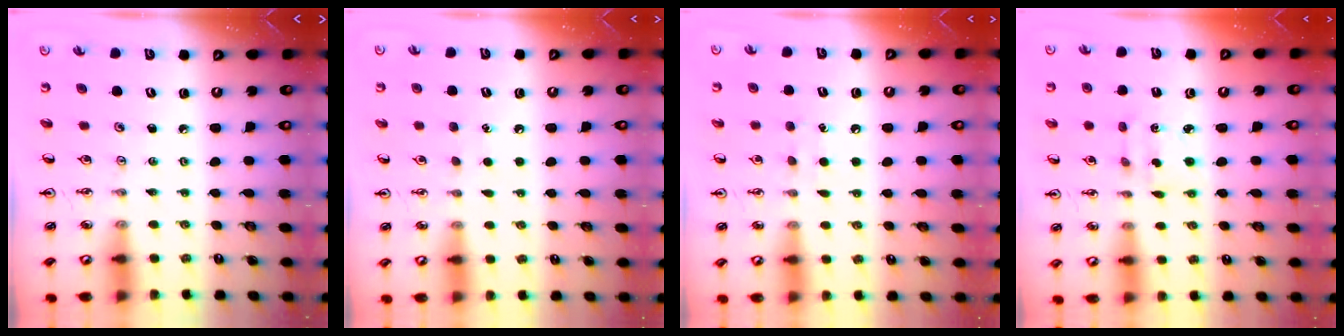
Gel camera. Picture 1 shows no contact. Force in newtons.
{"total": 4.9, "press": 4.9, "slide": 0.6}
{"total": 6.5, "press": 6.4, "slide": 0.9}
{"total": 2.3, "press": 2.3, "slide": 0.2}